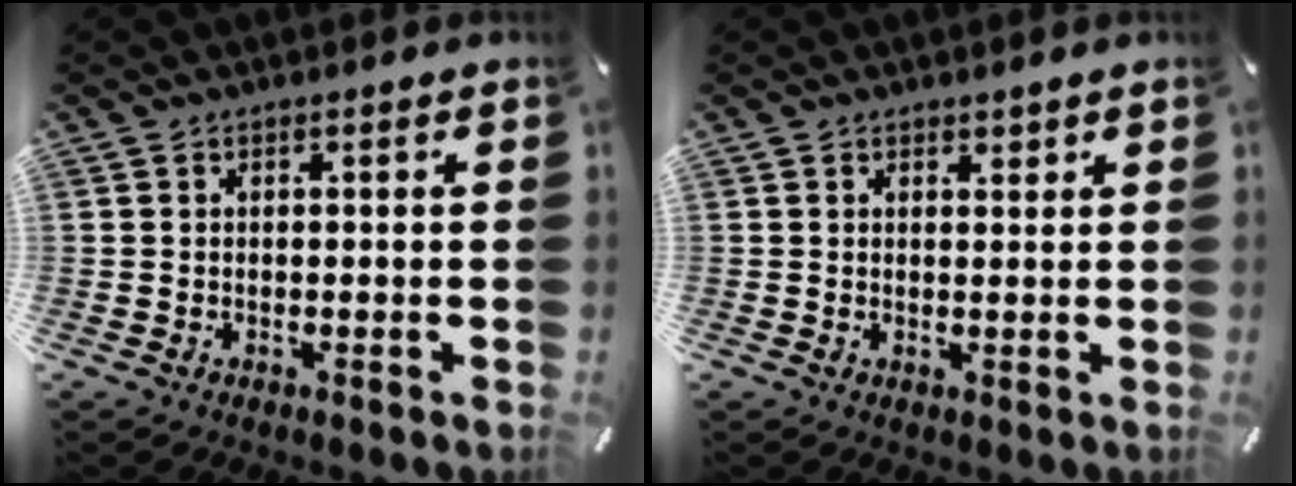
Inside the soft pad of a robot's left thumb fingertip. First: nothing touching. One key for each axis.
{"total": 1.4, "fx": 1.1, "fy": 0.9, "fz": 0.2, "tx": 0.004, "ty": -0.003, "tz": 0.018}